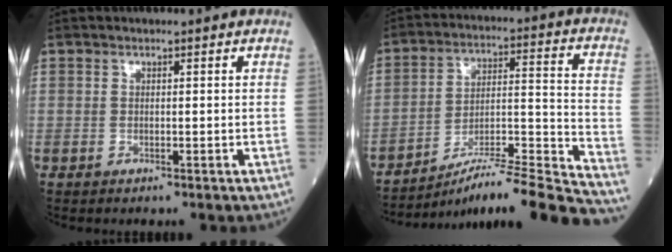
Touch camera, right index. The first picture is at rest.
{"total": 21.3, "force": [-19.3, -0.6, 9.1], "torque": [-0.110, 0.007, -0.294]}